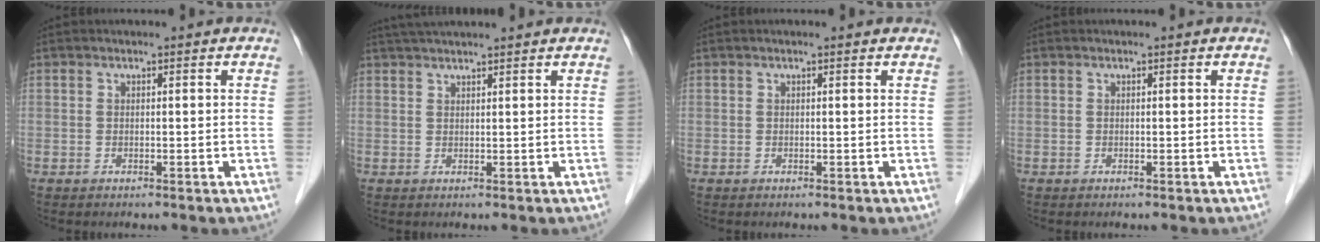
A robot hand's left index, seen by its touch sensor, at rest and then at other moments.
{"total": 6.6, "force": [5.9, 0.0, 3.0], "torque": [-0.046, 0.040, 0.090]}
{"total": 0.7, "force": [0.6, 0.0, 0.3], "torque": [-0.010, 0.009, 0.008]}
{"total": 0.0}